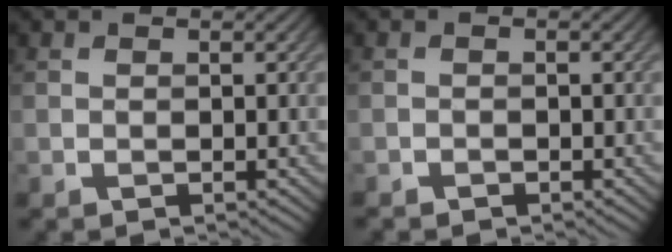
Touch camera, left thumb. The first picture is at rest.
{"total": 0.8, "force": [-0.7, 0.4, 0.0], "torque": [0.000, -0.001, -0.015]}